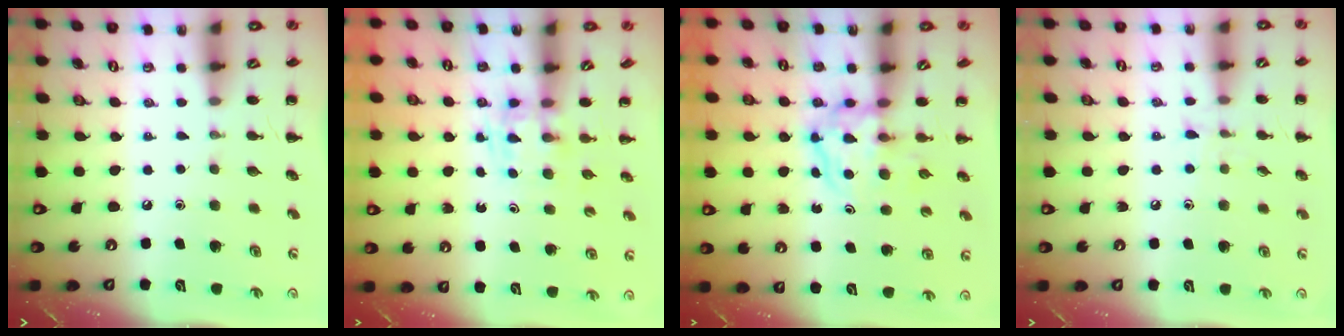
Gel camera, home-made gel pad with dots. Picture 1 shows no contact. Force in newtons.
{"total": 2.4, "press": 2.2, "slide": 1.1}
{"total": 3.8, "press": 3.8, "slide": 0.4}
{"total": 6.0, "press": 5.6, "slide": 2.1}